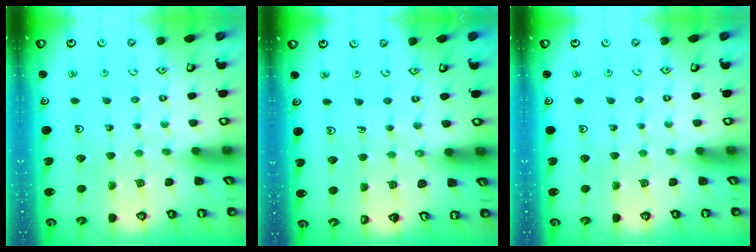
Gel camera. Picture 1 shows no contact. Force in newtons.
{"total": 1.5, "press": 1.5, "slide": 0.2}
{"total": 0.0}